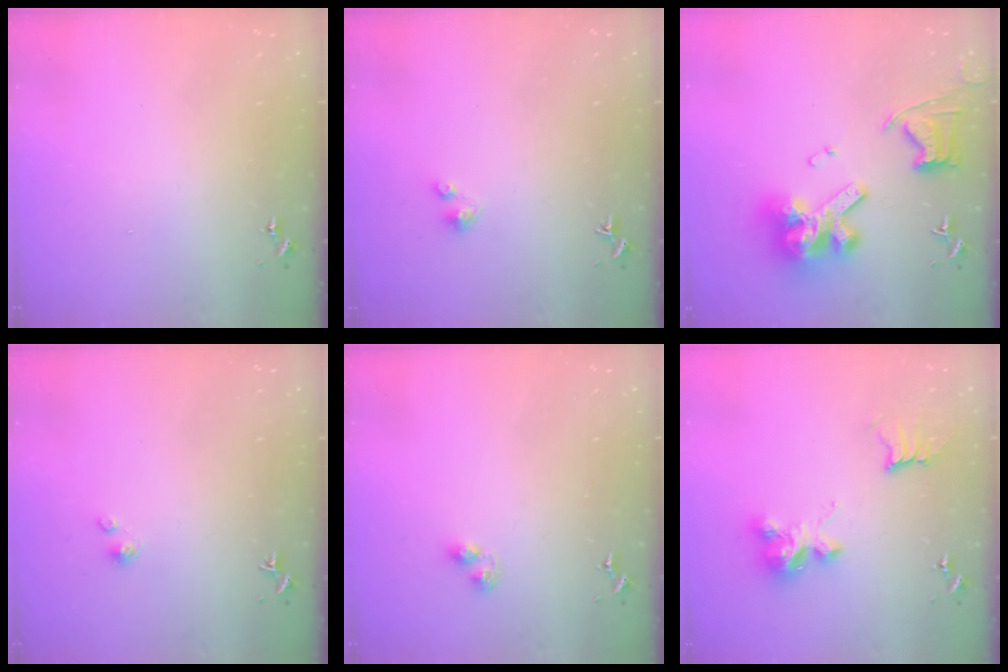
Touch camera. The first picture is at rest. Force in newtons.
{"total": 3.0, "press": 3.0, "slide": 0.3}
{"total": 19.8, "press": 19.7, "slide": 2.4}
{"total": 2.1, "press": 2.1, "slide": 0.2}
{"total": 2.8, "press": 2.8, "slide": 0.5}
{"total": 8.6, "press": 8.6, "slide": 0.2}